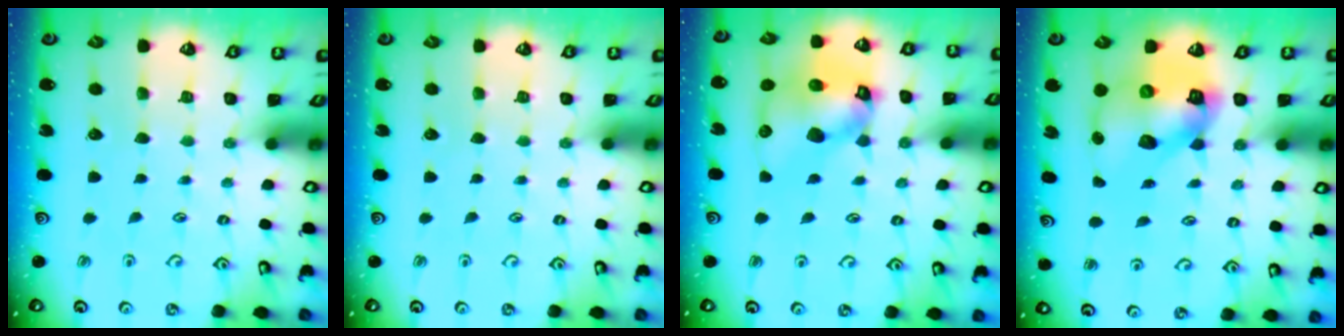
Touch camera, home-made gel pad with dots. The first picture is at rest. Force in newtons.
{"total": 0.0}
{"total": 14.8, "press": 14.6, "slide": 2.2}
{"total": 14.0, "press": 13.8, "slide": 2.3}